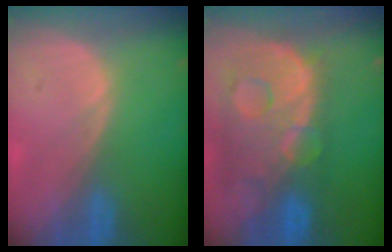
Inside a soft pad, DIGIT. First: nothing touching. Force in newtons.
{"total": 13.8, "press": 11.2, "slide": 8.0}